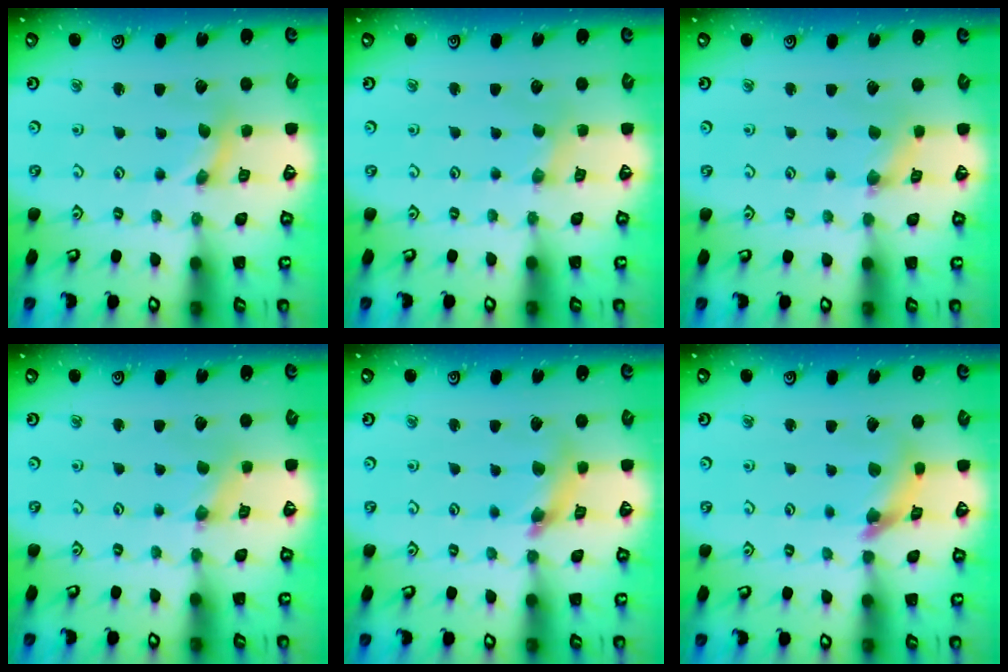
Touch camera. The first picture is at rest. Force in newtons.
{"total": 0.8, "press": 0.8, "slide": 0.2}
{"total": 0.8, "press": 0.7, "slide": 0.3}
{"total": 0.0}
{"total": 8.3, "press": 8.3, "slide": 1.0}
{"total": 8.0, "press": 7.9, "slide": 0.8}